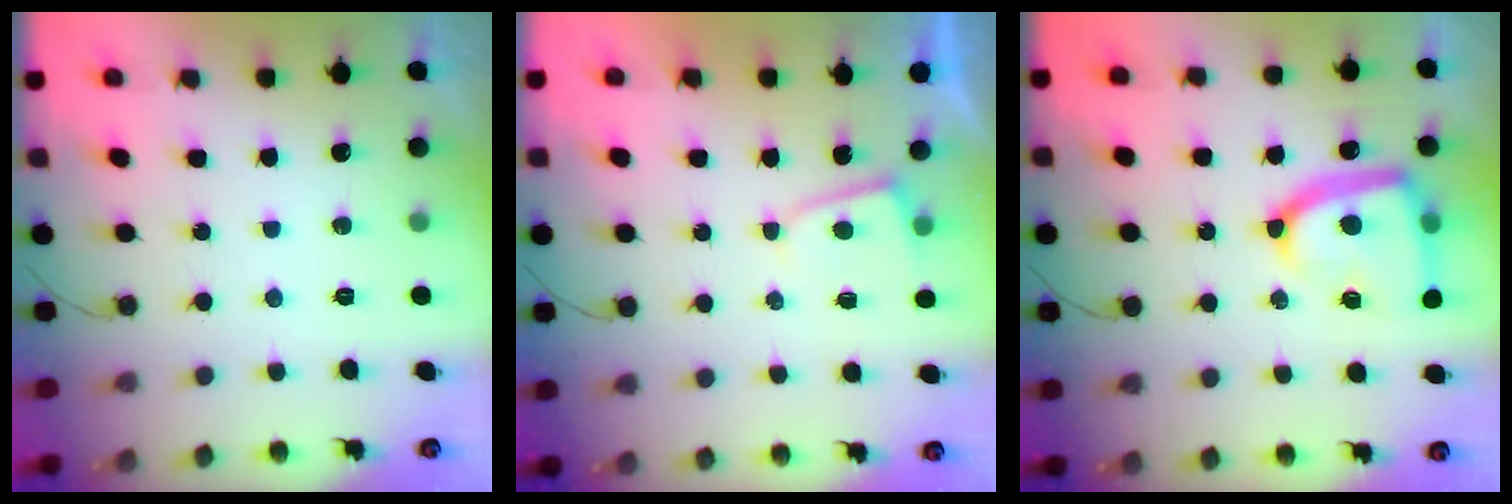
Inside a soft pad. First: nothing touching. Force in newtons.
{"total": 2.2, "press": 2.2, "slide": 0.3}
{"total": 18.1, "press": 18.1, "slide": 1.7}